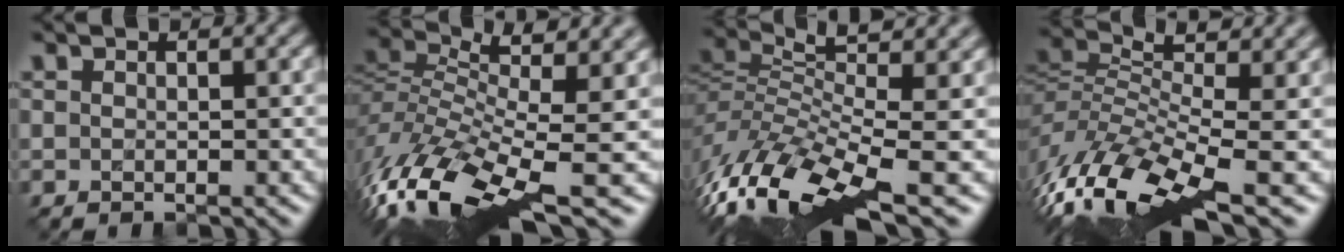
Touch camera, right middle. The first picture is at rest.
{"total": 12.0, "force": [-3.0, 4.0, 10.9], "torque": [-0.239, 0.019, -0.046]}
{"total": 11.1, "force": [-2.4, 3.4, 10.3], "torque": [-0.218, 0.016, -0.037]}
{"total": 10.4, "force": [-3.0, 3.7, 9.3], "torque": [-0.206, 0.020, -0.054]}